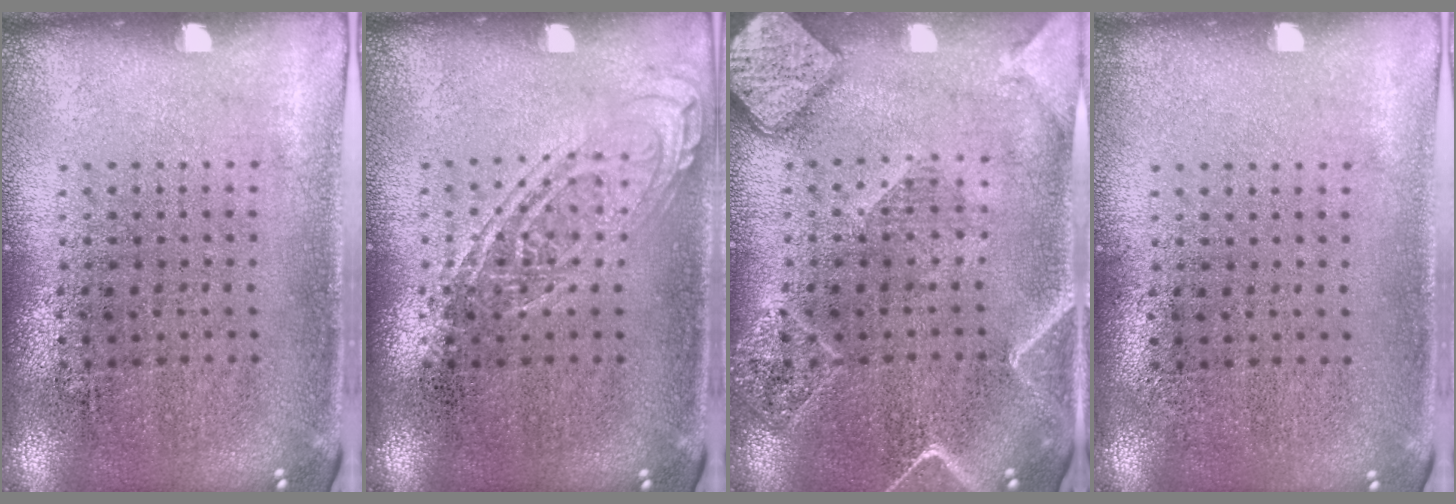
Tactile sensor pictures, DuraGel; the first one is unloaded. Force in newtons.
{"total": 2.0, "press": 2.0, "slide": 0.2}
{"total": 2.2, "press": 2.1, "slide": 0.5}
{"total": 0.0}